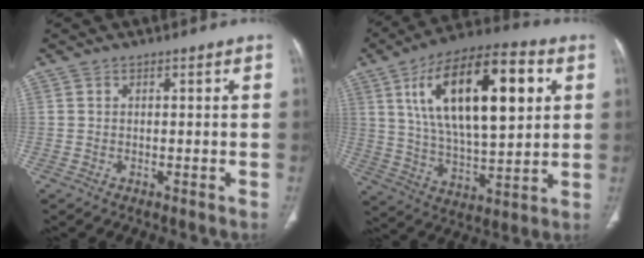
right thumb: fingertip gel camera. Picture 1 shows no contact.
{"total": 24.8, "force": [7.7, 10.4, 21.2], "torque": [-0.341, -0.009, 0.126]}